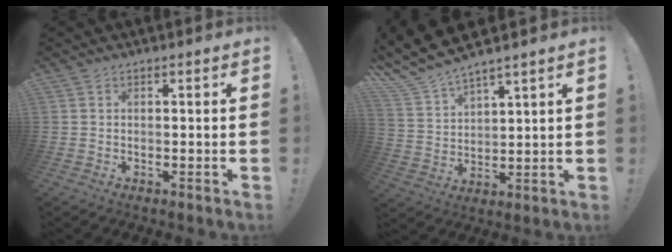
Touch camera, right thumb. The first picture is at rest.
{"total": 8.2, "force": [7.5, 1.7, 2.7], "torque": [-0.080, -0.060, 0.144]}